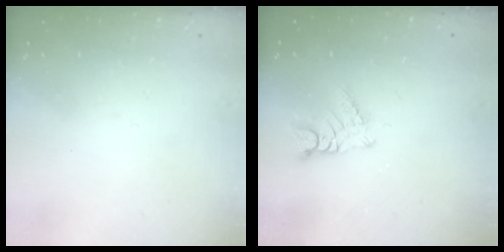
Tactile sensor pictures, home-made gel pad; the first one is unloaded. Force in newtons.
{"total": 3.2, "press": 3.2, "slide": 0.3}